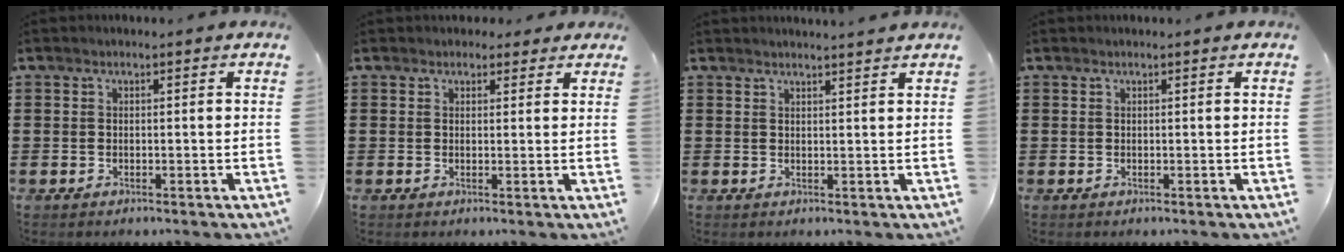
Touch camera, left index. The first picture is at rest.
{"total": 2.0, "force": [1.6, 1.3, 0.1], "torque": [-0.001, 0.003, 0.028]}
{"total": 1.8, "force": [1.7, -0.4, 0.2], "torque": [-0.007, -0.003, 0.034]}
{"total": 0.0}